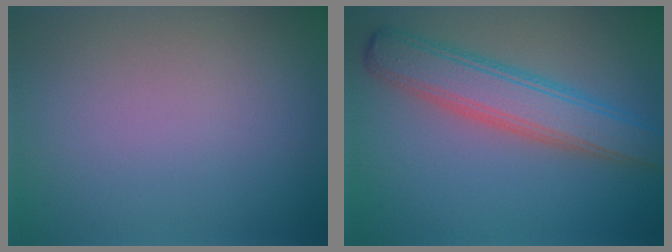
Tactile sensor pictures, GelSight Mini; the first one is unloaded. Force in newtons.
{"total": 5.7, "press": 5.7, "slide": 0.3}